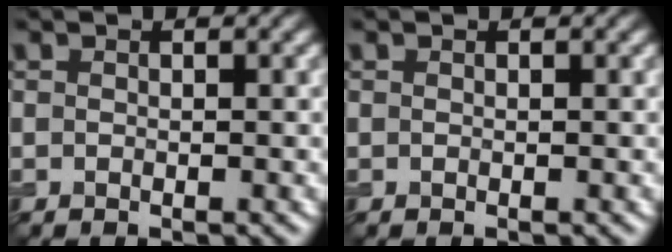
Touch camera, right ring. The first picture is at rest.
{"total": 0.0}